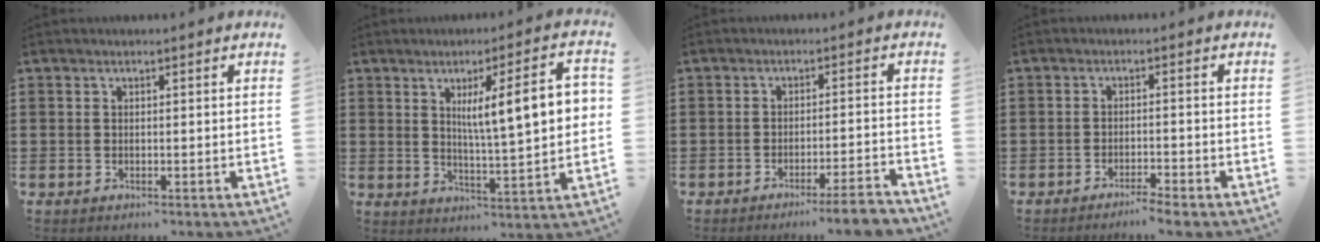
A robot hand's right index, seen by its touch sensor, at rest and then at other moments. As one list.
[{"total": 10.5, "force": [2.8, 1.9, 10.0], "torque": [-0.165, 0.003, 0.038]}, {"total": 4.3, "force": [-3.6, -0.5, 2.3], "torque": [-0.036, -0.014, -0.066]}, {"total": 2.2, "force": [-2.0, -0.2, 0.8], "torque": [-0.015, 0.001, -0.040]}]